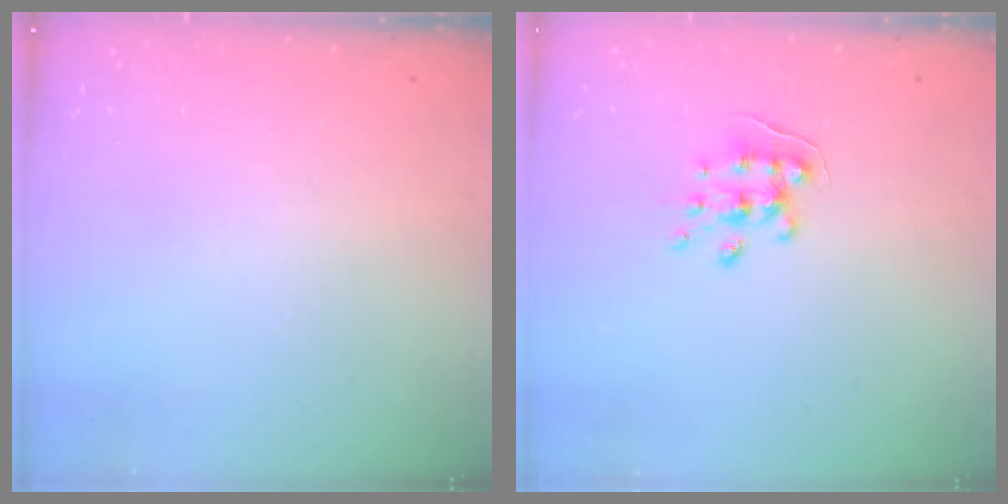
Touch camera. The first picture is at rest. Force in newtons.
{"total": 6.6, "press": 6.6, "slide": 0.6}